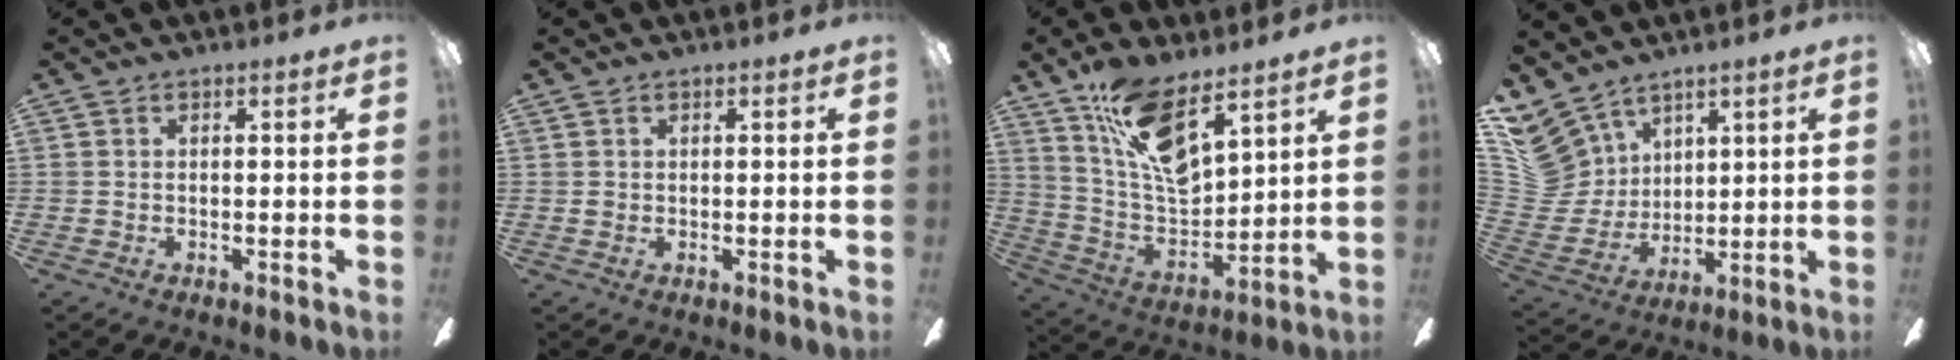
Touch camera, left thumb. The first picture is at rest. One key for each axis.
{"total": 0.8, "fx": 0.2, "fy": 0.8, "fz": 0.1, "tx": -0.002, "ty": 0.007, "tz": 0.002}
{"total": 15.4, "fx": 10.3, "fy": 6.2, "fz": 9.6, "tx": -0.179, "ty": -0.052, "tz": 0.187}
{"total": 13.5, "fx": 9.1, "fy": 9.3, "fz": 3.4, "tx": -0.130, "ty": -0.060, "tz": 0.181}